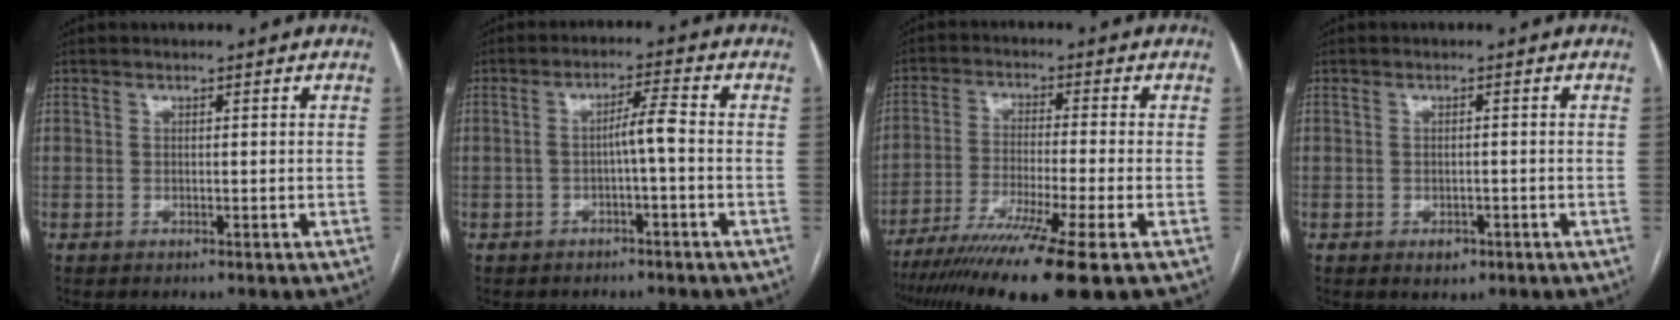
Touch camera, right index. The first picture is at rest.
{"total": 3.6, "force": [-0.8, 0.0, 3.5], "torque": [-0.057, 0.011, -0.012]}
{"total": 14.7, "force": [-10.1, -1.3, 10.6], "torque": [-0.183, -0.046, -0.167]}
{"total": 1.9, "force": [-0.9, 1.3, 1.0], "torque": [-0.009, 0.002, -0.005]}